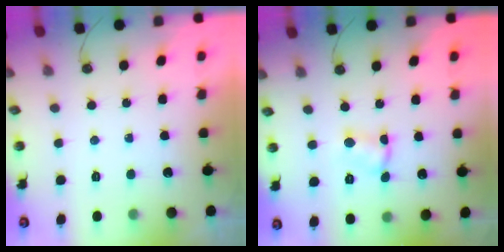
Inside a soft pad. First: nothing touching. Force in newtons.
{"total": 2.3, "press": 2.3, "slide": 0.1}